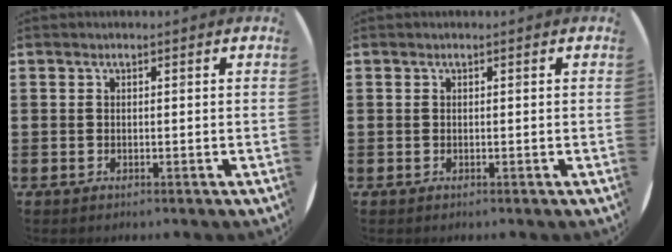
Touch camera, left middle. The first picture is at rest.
{"total": 0.0}